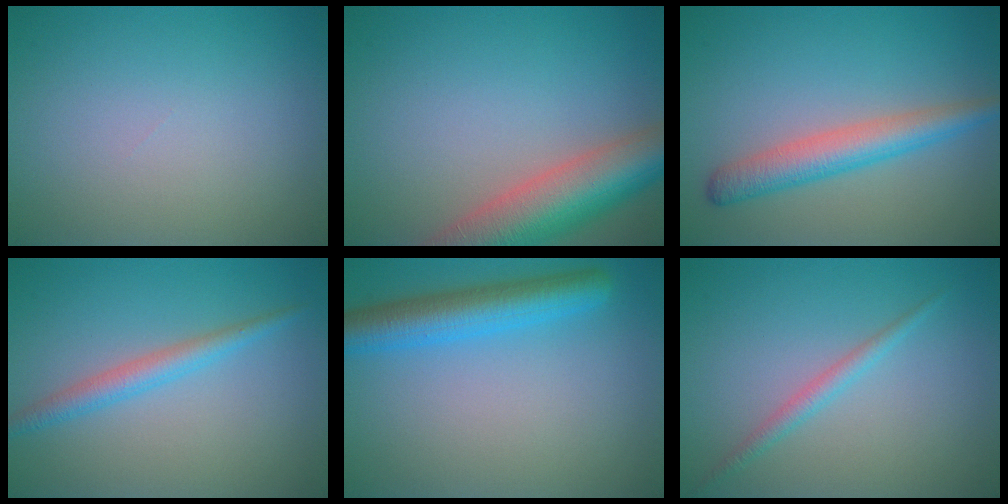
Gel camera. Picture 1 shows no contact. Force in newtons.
{"total": 8.9, "press": 8.8, "slide": 0.7}
{"total": 4.1, "press": 4.1, "slide": 0.1}
{"total": 2.4, "press": 2.4, "slide": 0.1}
{"total": 5.2, "press": 5.2, "slide": 0.2}
{"total": 1.6, "press": 1.6, "slide": 0.1}